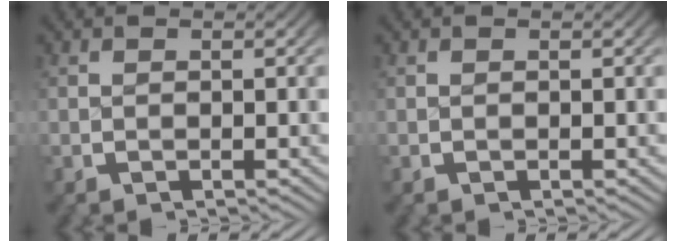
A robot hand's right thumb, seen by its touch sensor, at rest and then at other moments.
{"total": 0.0}